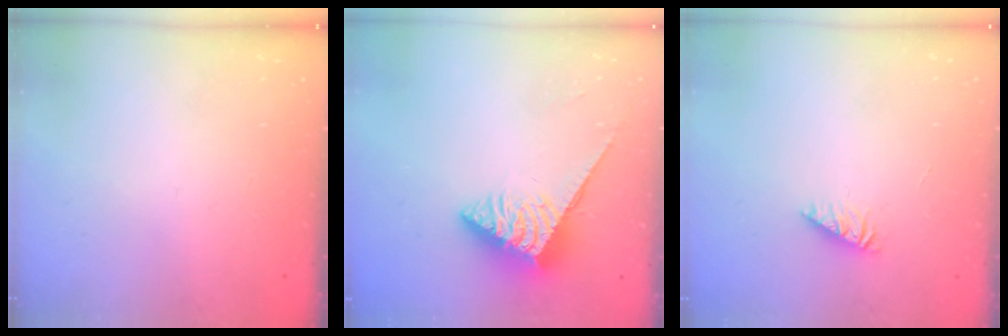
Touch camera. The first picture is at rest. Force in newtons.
{"total": 6.2, "press": 6.2, "slide": 0.4}
{"total": 1.2, "press": 1.2, "slide": 0.2}